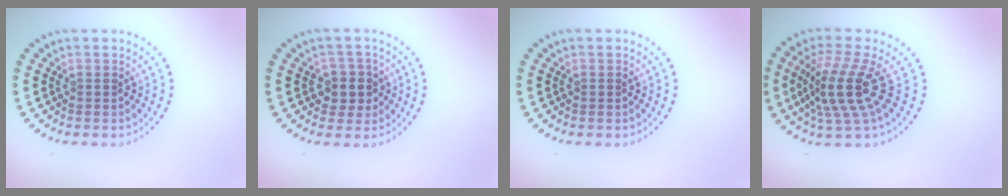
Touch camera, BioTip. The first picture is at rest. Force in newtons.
{"total": 2.6, "press": 2.4, "slide": 1.1}
{"total": 0.0}
{"total": 4.7, "press": 3.5, "slide": 3.2}